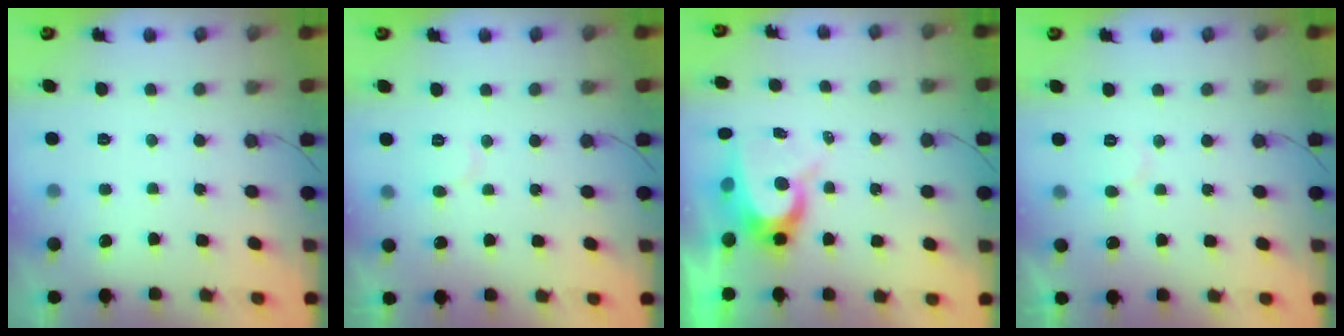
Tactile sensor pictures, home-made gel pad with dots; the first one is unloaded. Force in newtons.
{"total": 5.3, "press": 5.2, "slide": 0.6}
{"total": 8.2, "press": 8.1, "slide": 0.6}
{"total": 4.3, "press": 4.3, "slide": 0.4}